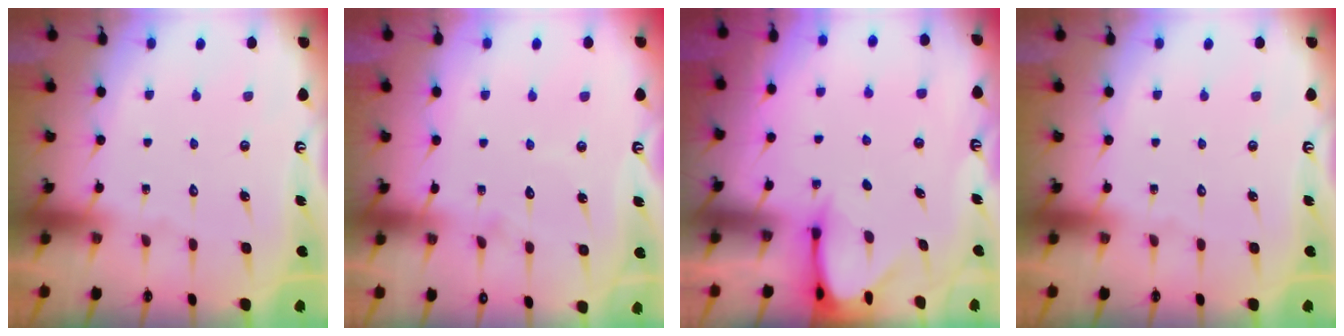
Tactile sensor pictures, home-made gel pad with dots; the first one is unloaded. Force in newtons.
{"total": 6.3, "press": 6.3, "slide": 0.6}
{"total": 3.8, "press": 3.8, "slide": 0.2}
{"total": 0.0}